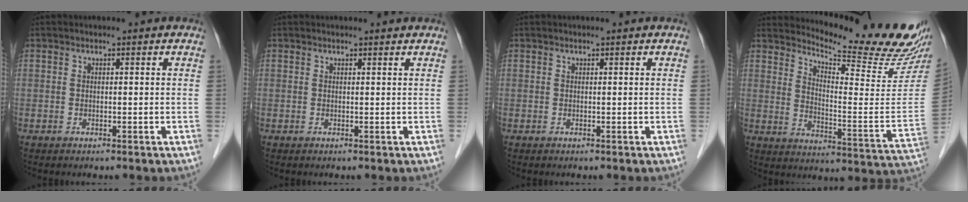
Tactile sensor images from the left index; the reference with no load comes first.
{"total": 1.4, "force": [1.4, 0.0, 0.2], "torque": [-0.009, 0.002, 0.017]}
{"total": 0.7, "force": [0.7, 0.0, 0.3], "torque": [-0.006, 0.010, 0.012]}
{"total": 19.2, "force": [18.2, 0.6, 6.1], "torque": [-0.105, -0.115, 0.229]}